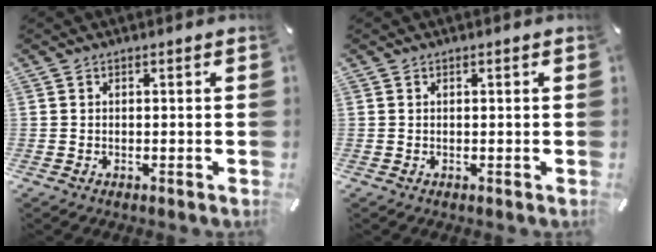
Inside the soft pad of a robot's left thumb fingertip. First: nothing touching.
{"total": 0.0}